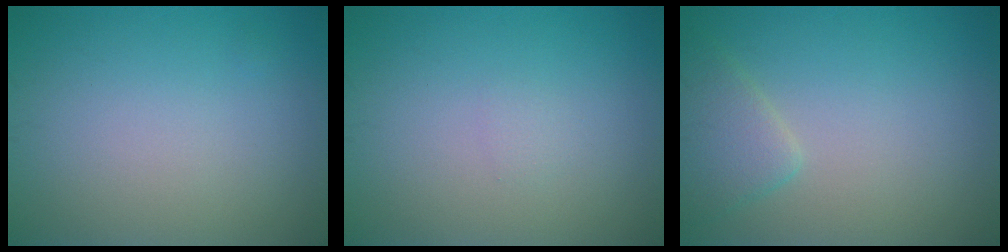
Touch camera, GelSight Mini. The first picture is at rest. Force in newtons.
{"total": 0.5, "press": 0.5, "slide": 0.1}
{"total": 2.5, "press": 2.5, "slide": 0.2}